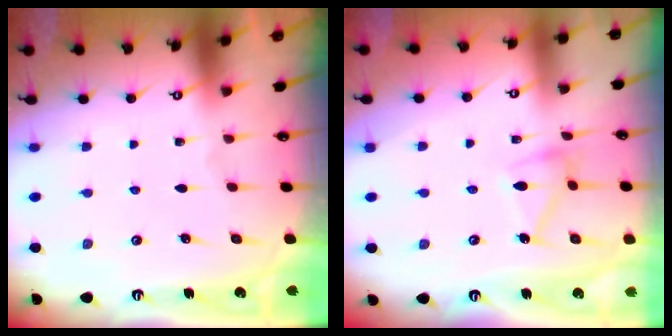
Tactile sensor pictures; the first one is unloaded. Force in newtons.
{"total": 11.5, "press": 11.4, "slide": 0.4}